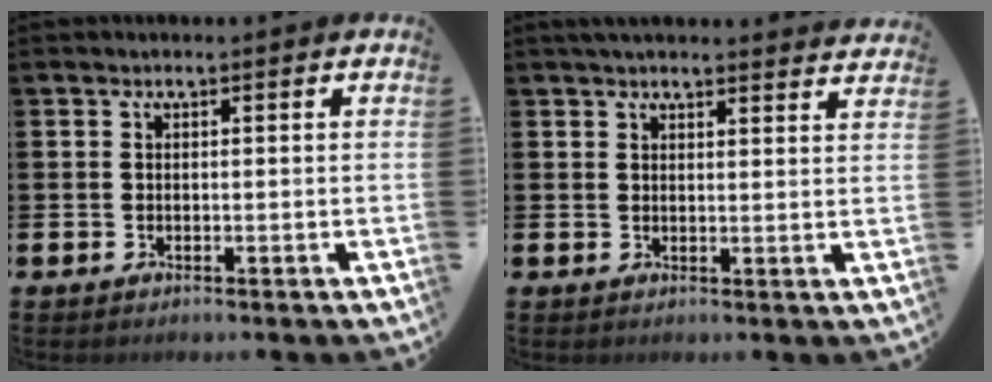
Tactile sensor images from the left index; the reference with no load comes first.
{"total": 3.0, "force": [3.0, 0.0, 0.4], "torque": [-0.009, -0.015, 0.053]}